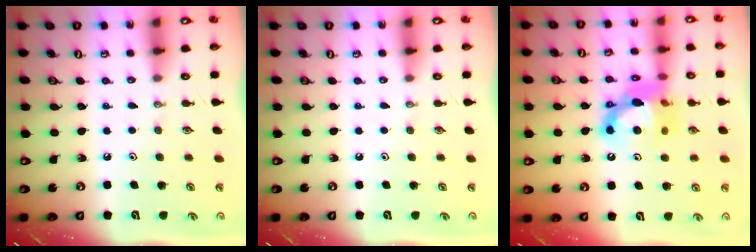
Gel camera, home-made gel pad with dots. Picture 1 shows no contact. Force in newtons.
{"total": 0.0}
{"total": 13.4, "press": 13.3, "slide": 1.9}